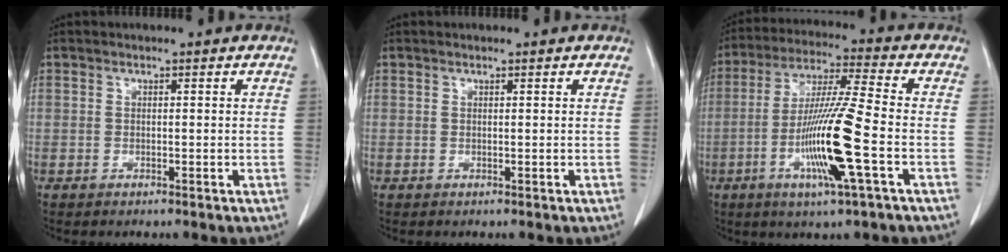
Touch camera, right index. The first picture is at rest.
{"total": 0.0}
{"total": 13.7, "force": [-4.2, -0.5, 13.0], "torque": [-0.259, -0.013, -0.083]}